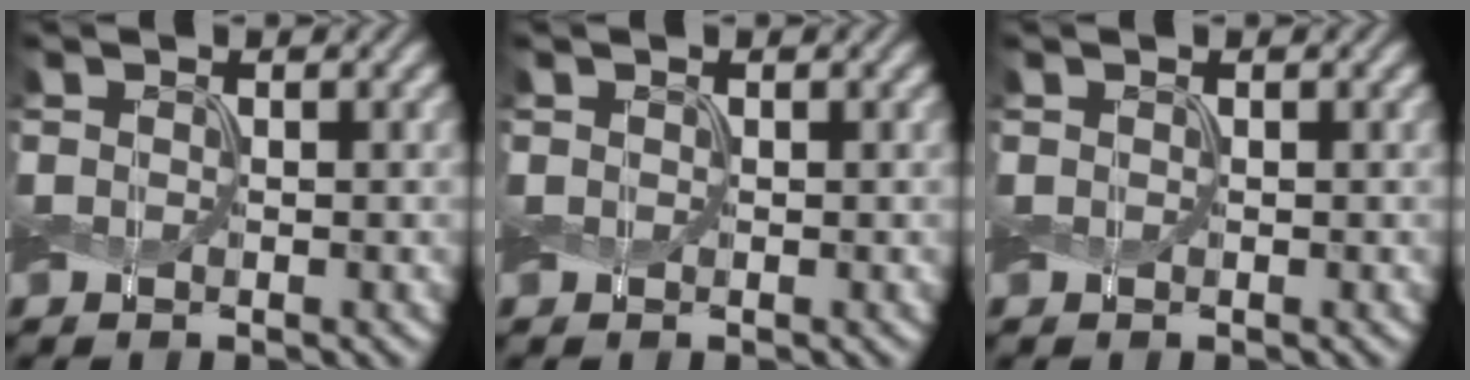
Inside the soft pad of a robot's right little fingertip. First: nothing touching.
{"total": 0.0}
{"total": 0.0}